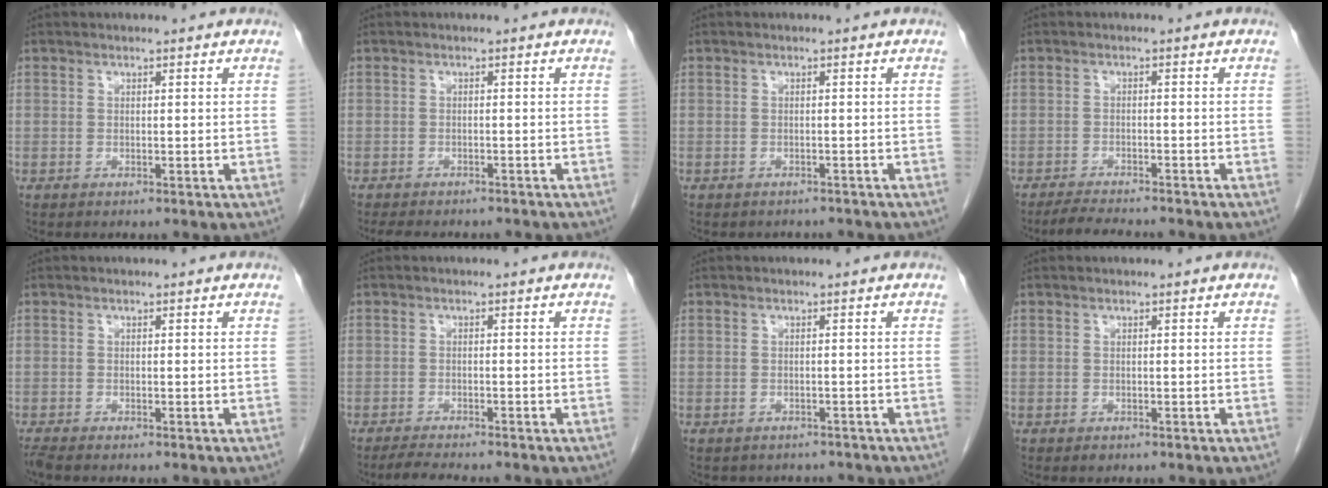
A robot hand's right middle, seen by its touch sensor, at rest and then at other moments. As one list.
[{"total": 7.7, "force": [-6.7, 2.4, 3.0], "torque": [-0.045, -0.005, -0.088]}, {"total": 2.8, "force": [-2.6, 1.1, 0.2], "torque": [-0.009, -0.002, -0.033]}, {"total": 5.8, "force": [-5.3, 0.4, 2.3], "torque": [-0.038, -0.016, -0.085]}, {"total": 1.1, "force": [-1.1, 0.0, 0.4], "torque": [-0.016, -0.006, -0.022]}, {"total": 3.8, "force": [-3.4, 0.2, 1.7], "torque": [-0.032, -0.013, -0.054]}, {"total": 3.8, "force": [-3.4, 1.8, 0.2], "torque": [-0.008, 0.005, -0.039]}, {"total": 0.5, "force": [-0.3, 0.3, 0.2], "torque": [-0.003, 0.001, -0.002]}]